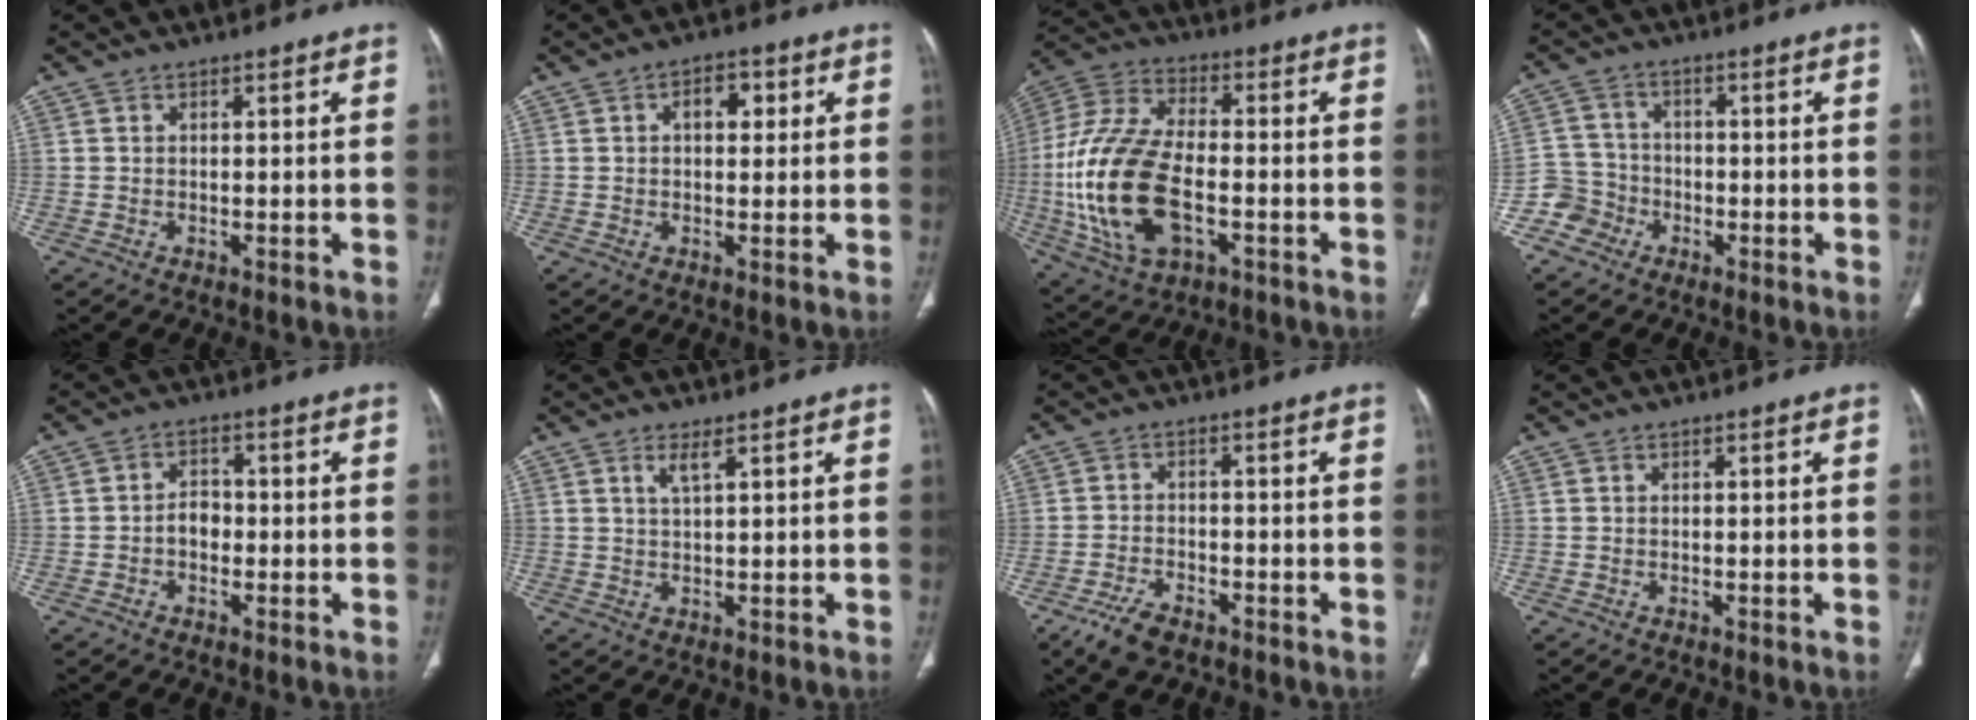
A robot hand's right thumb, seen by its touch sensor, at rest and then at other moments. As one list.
[{"total": 5.0, "force": [1.4, 3.0, 3.7], "torque": [-0.037, 0.006, 0.017]}, {"total": 21.8, "force": [-4.3, 11.6, 17.9], "torque": [-0.384, 0.012, -0.070]}, {"total": 5.6, "force": [-2.9, 4.7, -0.2], "torque": [0.033, 0.028, -0.063]}, {"total": 3.2, "force": [-0.9, 2.4, 1.9], "torque": [-0.016, 0.014, -0.023]}, {"total": 2.2, "force": [1.3, 0.3, 1.7], "torque": [-0.040, -0.007, 0.030]}, {"total": 5.5, "force": [-3.8, 2.5, 3.1], "torque": [-0.063, 0.012, -0.068]}, {"total": 0.0}]